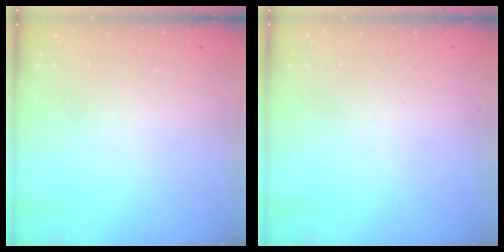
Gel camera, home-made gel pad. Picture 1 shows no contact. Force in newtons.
{"total": 0.0}